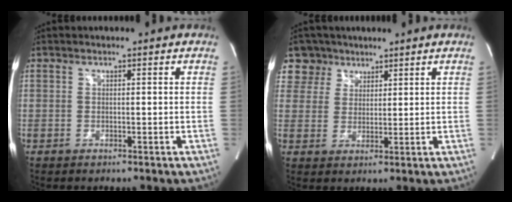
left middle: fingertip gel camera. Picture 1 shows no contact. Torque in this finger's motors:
{"motor_torque": [0.19, -0.15, 0.15, 0.01]}